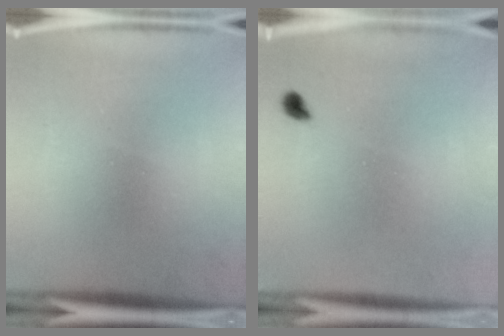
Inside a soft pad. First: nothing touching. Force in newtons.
{"total": 1.4}